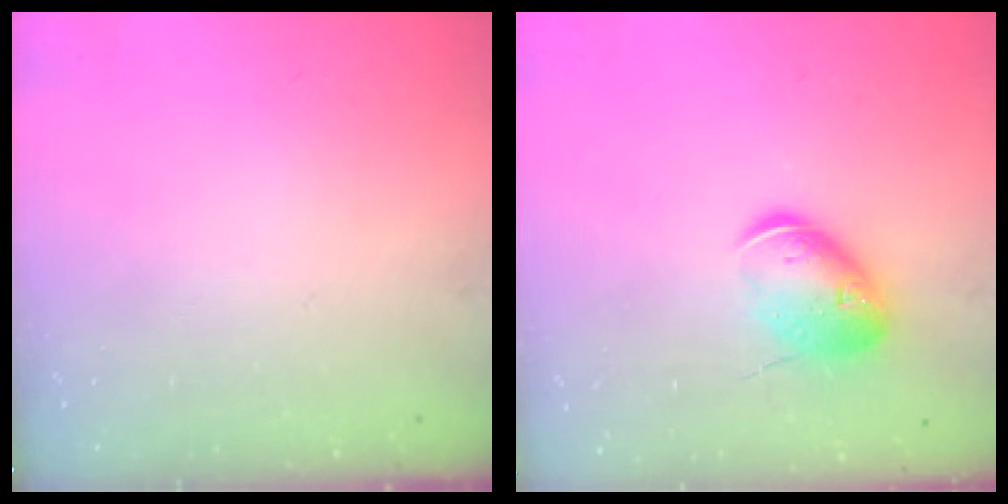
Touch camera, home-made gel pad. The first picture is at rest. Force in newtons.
{"total": 12.3, "press": 12.2, "slide": 1.7}